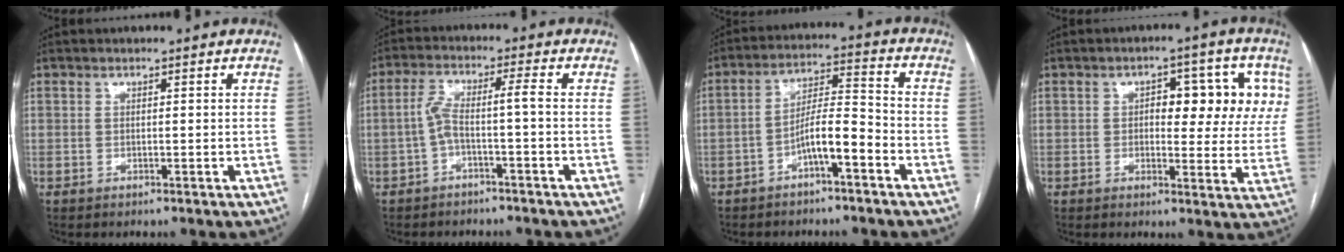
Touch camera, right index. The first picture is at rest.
{"total": 4.7, "force": [-1.6, -0.1, 4.4], "torque": [-0.092, 0.028, -0.024]}
{"total": 7.1, "force": [-3.6, 1.0, 6.1], "torque": [-0.110, 0.021, -0.059]}
{"total": 9.7, "force": [2.5, 4.8, 8.0], "torque": [-0.079, 0.025, 0.029]}